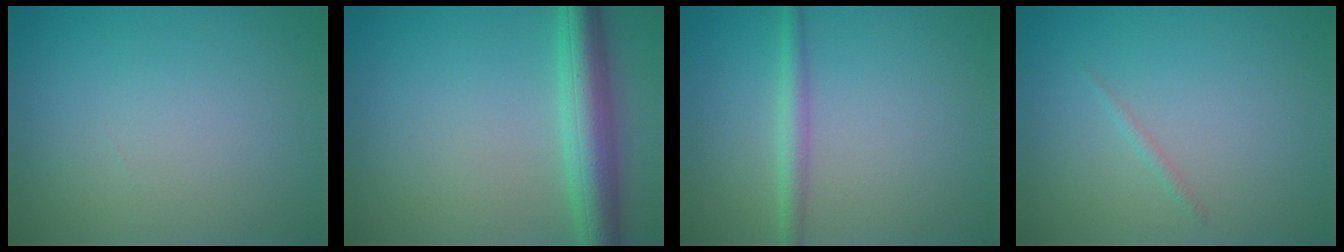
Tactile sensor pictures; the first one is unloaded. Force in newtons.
{"total": 5.7, "press": 5.7, "slide": 0.3}
{"total": 2.0, "press": 2.0, "slide": 0.1}
{"total": 0.6, "press": 0.6, "slide": 0.0}